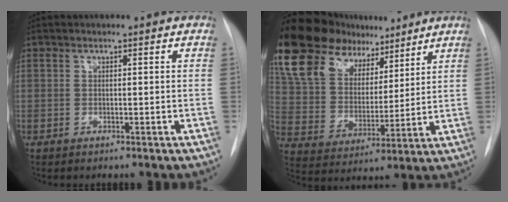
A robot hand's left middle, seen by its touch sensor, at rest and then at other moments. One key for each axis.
{"total": 19.8, "fx": 14.1, "fy": 10.4, "fz": 9.3, "tx": -0.187, "ty": 0.053, "tz": 0.256}